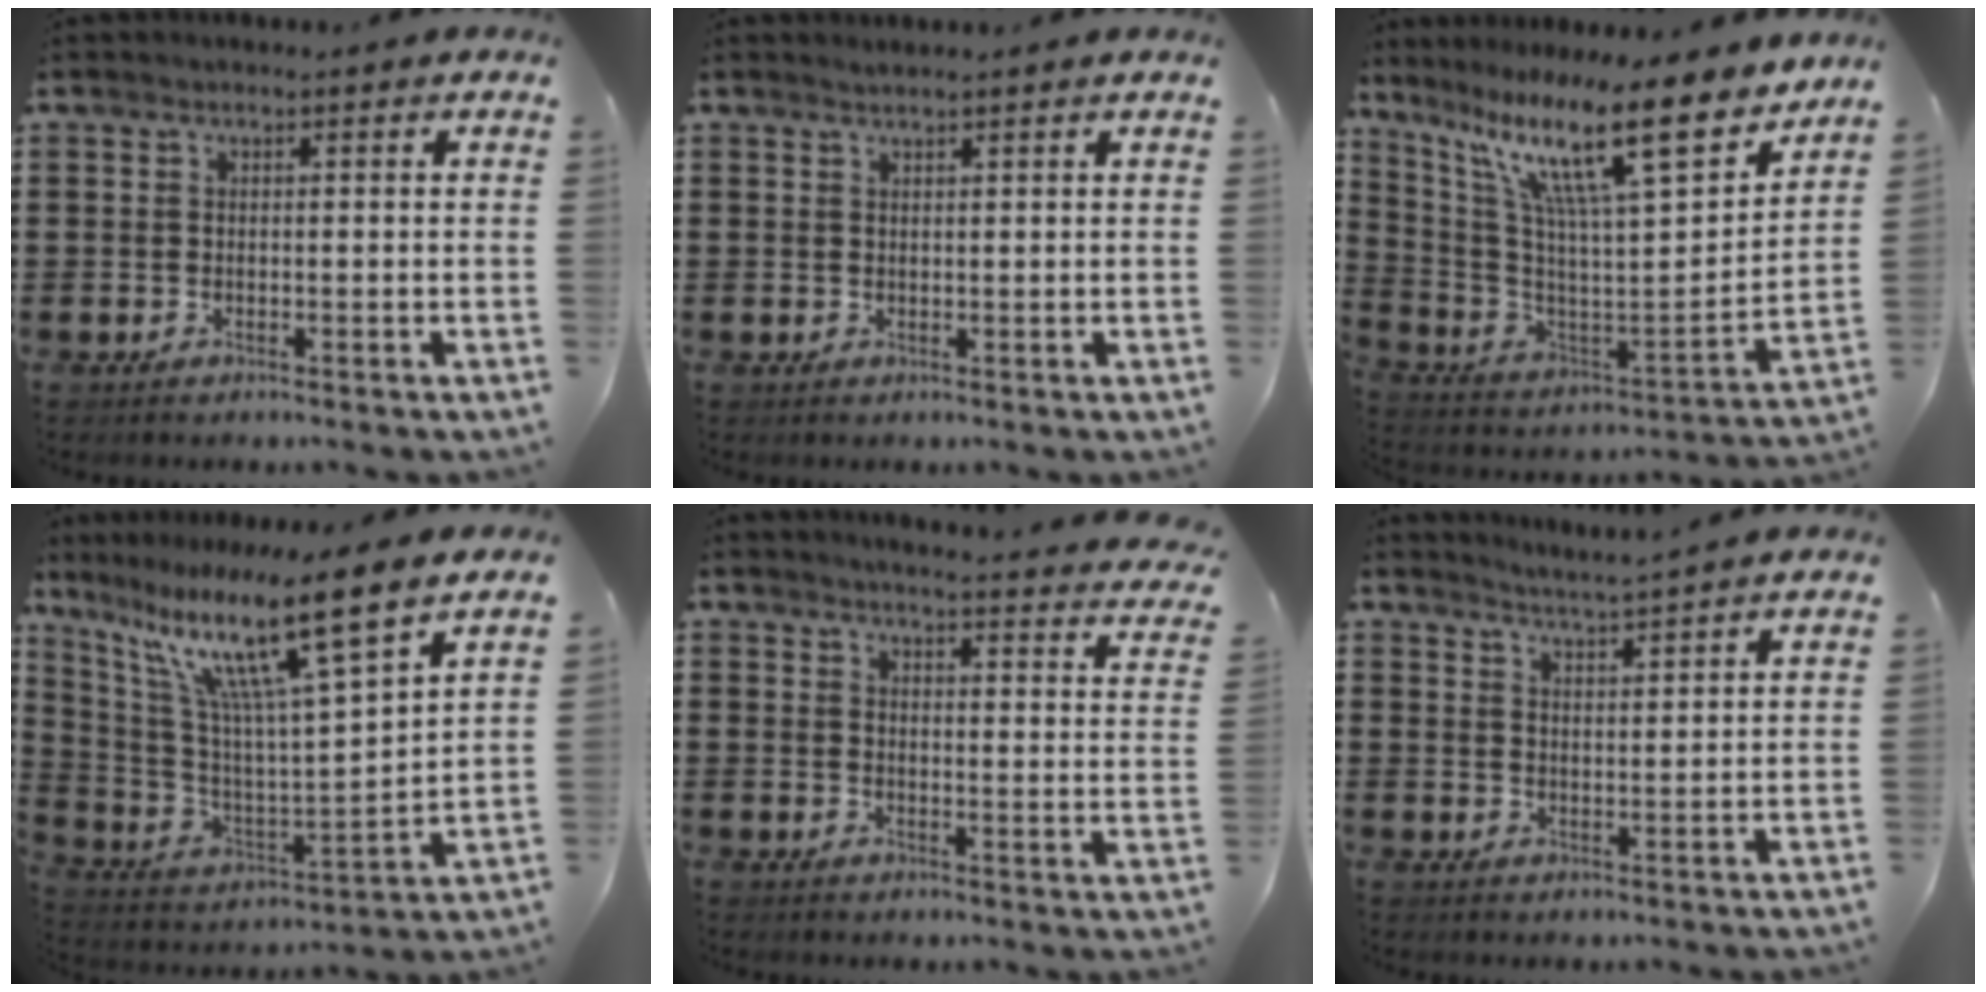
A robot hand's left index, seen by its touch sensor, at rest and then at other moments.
{"total": 0.9, "force": [0.9, -0.1, 0.1], "torque": [-0.003, -0.001, 0.019]}
{"total": 16.0, "force": [10.5, 2.4, 11.7], "torque": [-0.240, -0.064, 0.169]}
{"total": 14.2, "force": [9.3, 0.1, 10.7], "torque": [-0.233, -0.056, 0.145]}
{"total": 3.6, "force": [3.4, -0.5, 1.1], "torque": [-0.029, -0.032, 0.053]}
{"total": 3.5, "force": [3.4, -0.9, 0.1], "torque": [-0.012, -0.019, 0.060]}